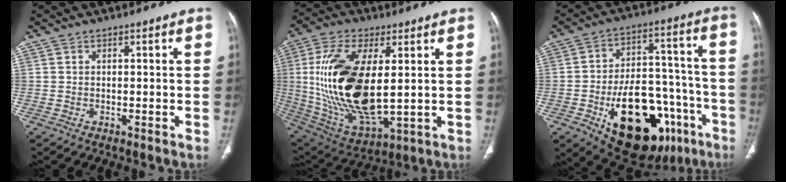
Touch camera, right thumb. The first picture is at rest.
{"total": 23.5, "force": [2.3, 10.9, 20.7], "torque": [-0.418, -0.020, 0.056]}
{"total": 27.3, "force": [-12.0, 14.6, 19.7], "torque": [-0.249, 0.059, -0.162]}